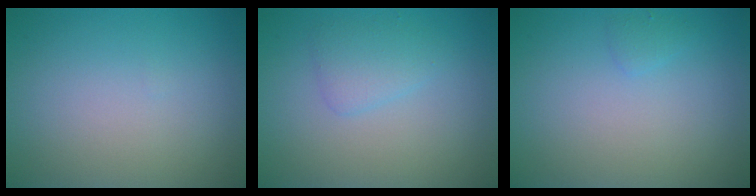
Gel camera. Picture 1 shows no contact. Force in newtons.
{"total": 1.8, "press": 1.8, "slide": 0.1}
{"total": 0.7, "press": 0.7, "slide": 0.0}